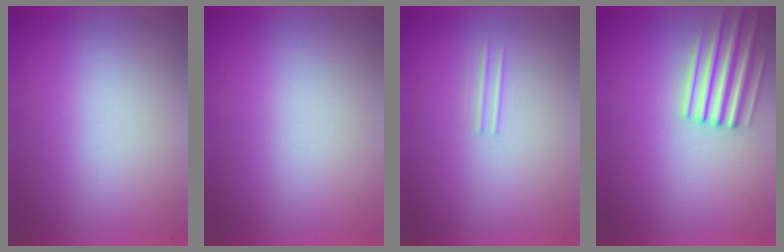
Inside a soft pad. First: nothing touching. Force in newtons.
{"total": 0.0}
{"total": 1.2}
{"total": 3.1}